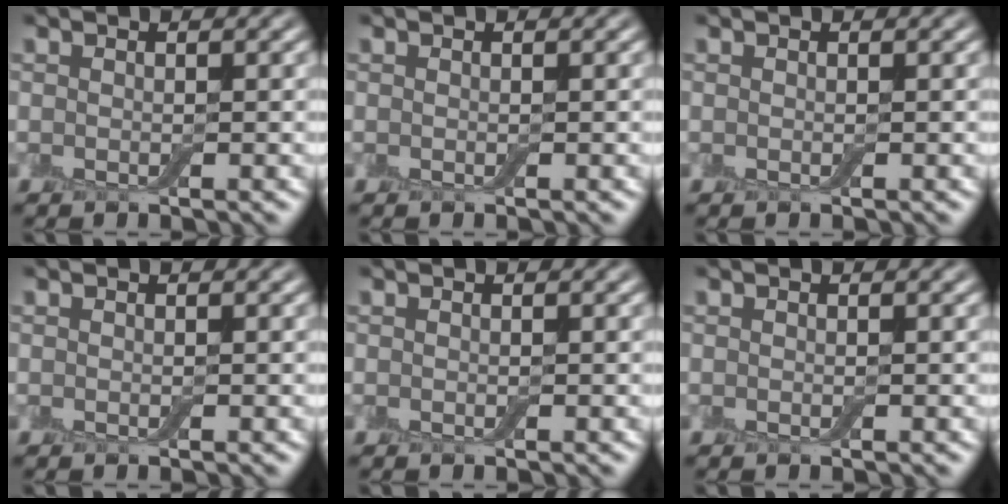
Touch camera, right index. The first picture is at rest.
{"total": 0.0}
{"total": 0.0}
{"total": 0.0}
{"total": 0.0}
{"total": 0.0}